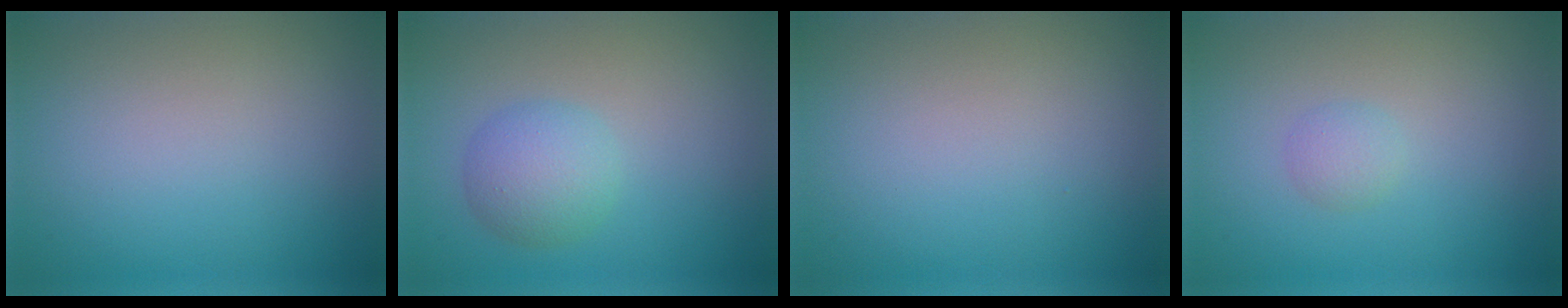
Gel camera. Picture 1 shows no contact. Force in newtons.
{"total": 3.4, "press": 3.4, "slide": 0.2}
{"total": 0.0}
{"total": 1.3, "press": 1.3, "slide": 0.1}